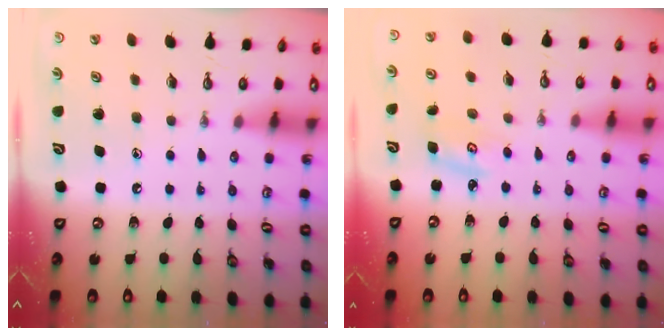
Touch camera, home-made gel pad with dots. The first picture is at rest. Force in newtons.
{"total": 2.8, "press": 2.8, "slide": 0.3}